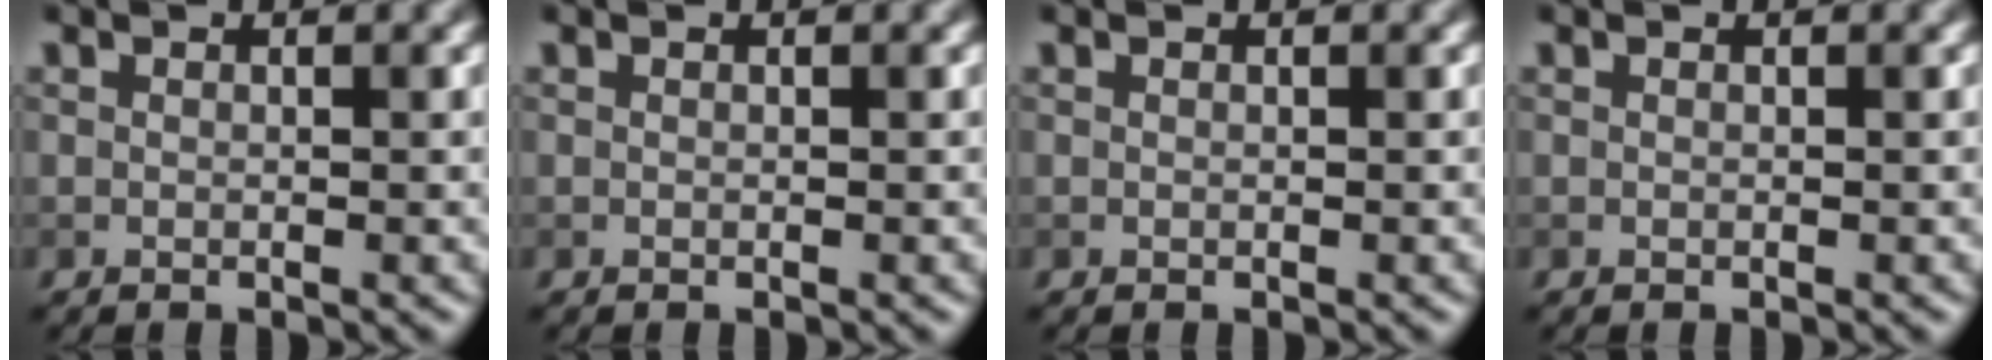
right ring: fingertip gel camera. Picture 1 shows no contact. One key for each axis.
{"total": 0.0}
{"total": 0.0}
{"total": 0.0}